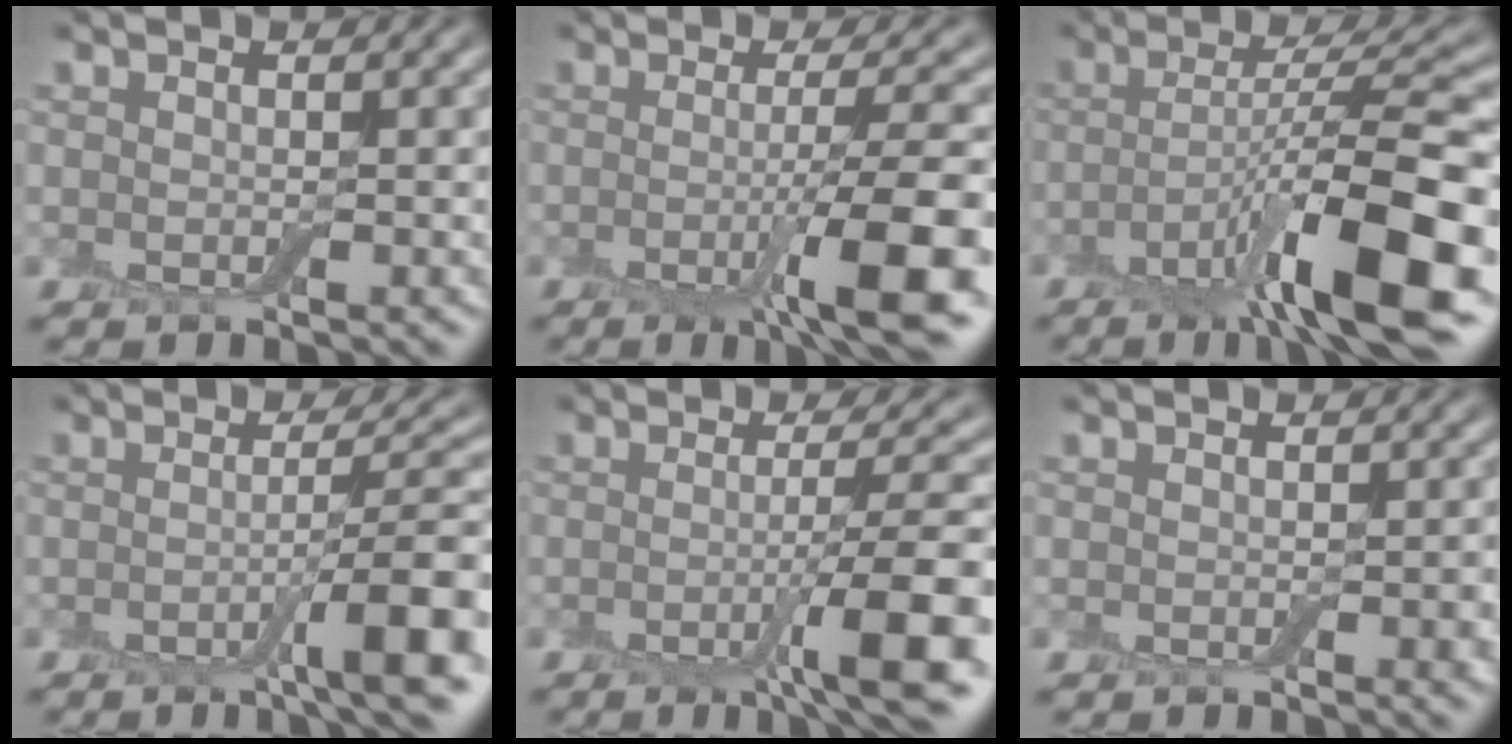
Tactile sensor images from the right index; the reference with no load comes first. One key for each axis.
{"total": 8.6, "fx": -2.2, "fy": 1.5, "fz": 8.1, "tx": -0.113, "ty": -0.006, "tz": -0.040}
{"total": 11.9, "fx": -4.6, "fy": 2.1, "fz": 10.7, "tx": -0.156, "ty": 0.011, "tz": -0.079}
{"total": 6.9, "fx": -1.7, "fy": 1.3, "fz": 6.5, "tx": -0.088, "ty": 0.004, "tz": -0.031}
{"total": 7.6, "fx": -1.9, "fy": 1.2, "fz": 7.3, "tx": -0.103, "ty": -0.003, "tz": -0.034}
{"total": 1.2, "fx": -0.3, "fy": 0.5, "fz": 1.1, "tx": -0.015, "ty": -0.002, "tz": -0.002}